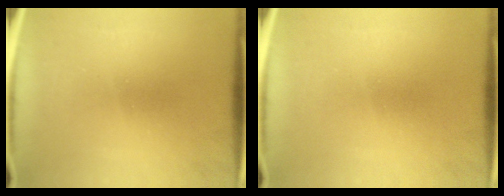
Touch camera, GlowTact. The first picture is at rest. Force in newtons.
{"total": 0.0}